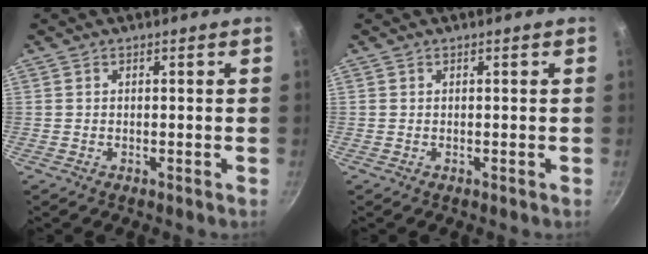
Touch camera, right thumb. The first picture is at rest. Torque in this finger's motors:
{"motor_torque": [-0.04, 0.25, 0.27, 0.30, -0.02]}